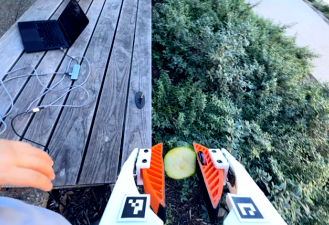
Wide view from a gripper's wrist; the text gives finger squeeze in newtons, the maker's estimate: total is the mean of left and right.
{"total": 9.3, "left": 9.2, "right": 9.5}